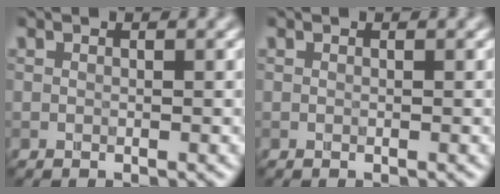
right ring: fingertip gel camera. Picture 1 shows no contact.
{"total": 0.0}